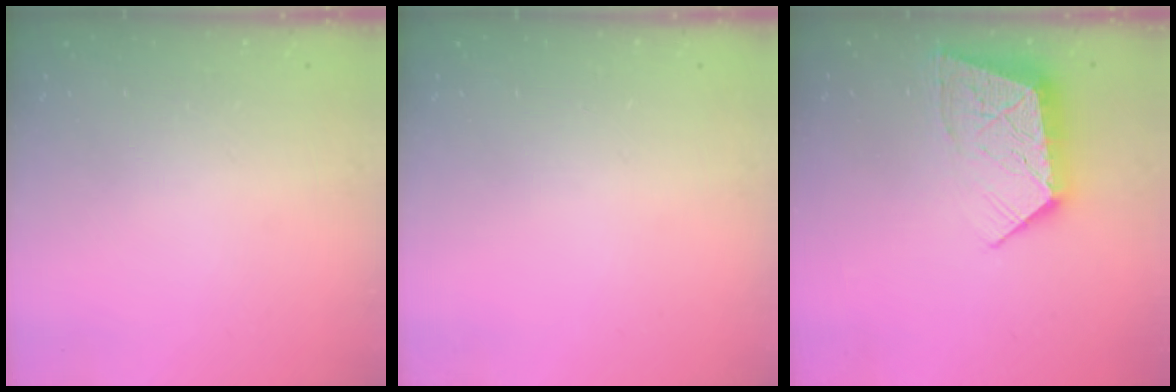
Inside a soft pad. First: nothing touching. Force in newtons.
{"total": 0.0}
{"total": 11.6, "press": 11.6, "slide": 0.9}